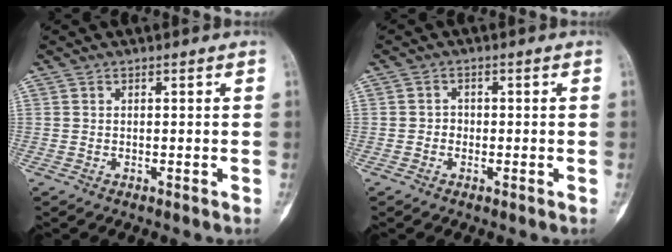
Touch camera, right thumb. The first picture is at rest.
{"total": 1.6, "force": [-0.3, 1.5, 0.5], "torque": [0.001, 0.006, -0.007]}